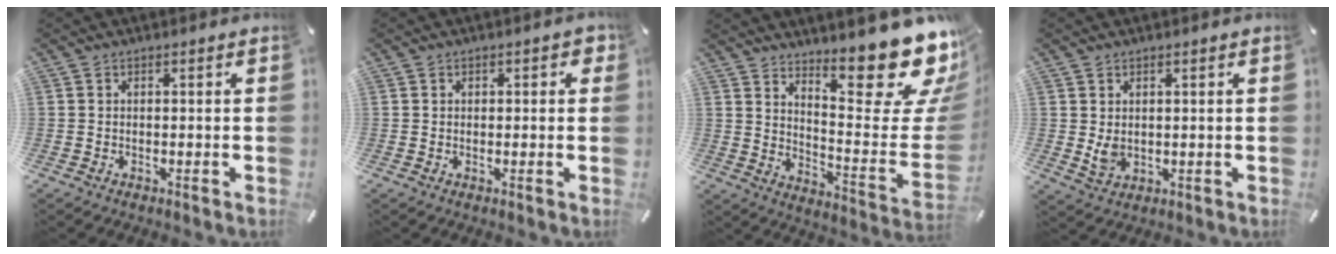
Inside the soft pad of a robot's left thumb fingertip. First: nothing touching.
{"total": 1.4, "force": [0.5, 1.0, 0.8], "torque": [0.001, -0.001, 0.005]}
{"total": 22.9, "force": [17.2, 6.9, 13.3], "torque": [-0.139, -0.147, 0.277]}
{"total": 3.8, "force": [1.1, 3.0, 2.1], "torque": [-0.046, -0.007, 0.019]}